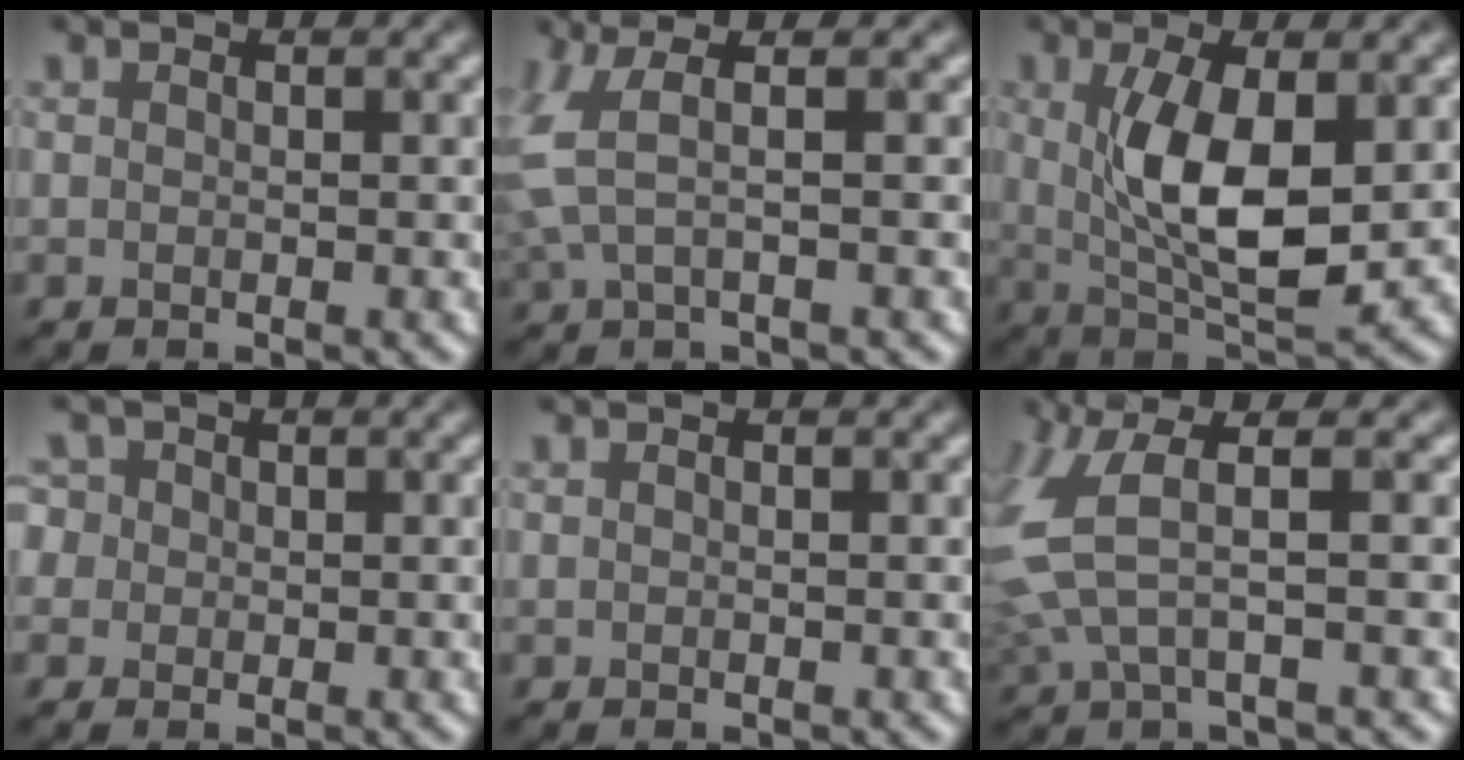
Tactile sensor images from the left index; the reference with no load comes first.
{"total": 2.6, "force": [-0.1, 0.2, 2.5], "torque": [-0.075, 0.003, 0.019]}
{"total": 6.8, "force": [0.1, 2.6, 6.3], "torque": [-0.132, -0.011, 0.026]}
{"total": 2.1, "force": [0.6, 2.0, 0.4], "torque": [-0.024, 0.018, 0.018]}
{"total": 0.0}
{"total": 4.2, "force": [0.4, 0.7, 4.2], "torque": [-0.124, -0.001, 0.030]}